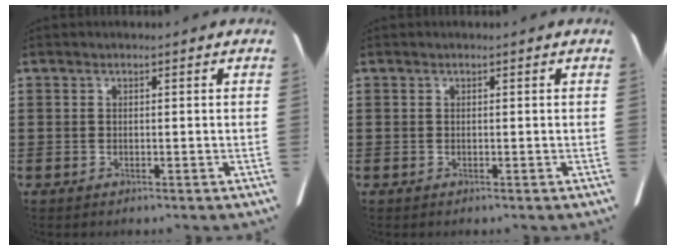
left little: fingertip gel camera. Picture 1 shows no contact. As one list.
[{"total": 0.0}]